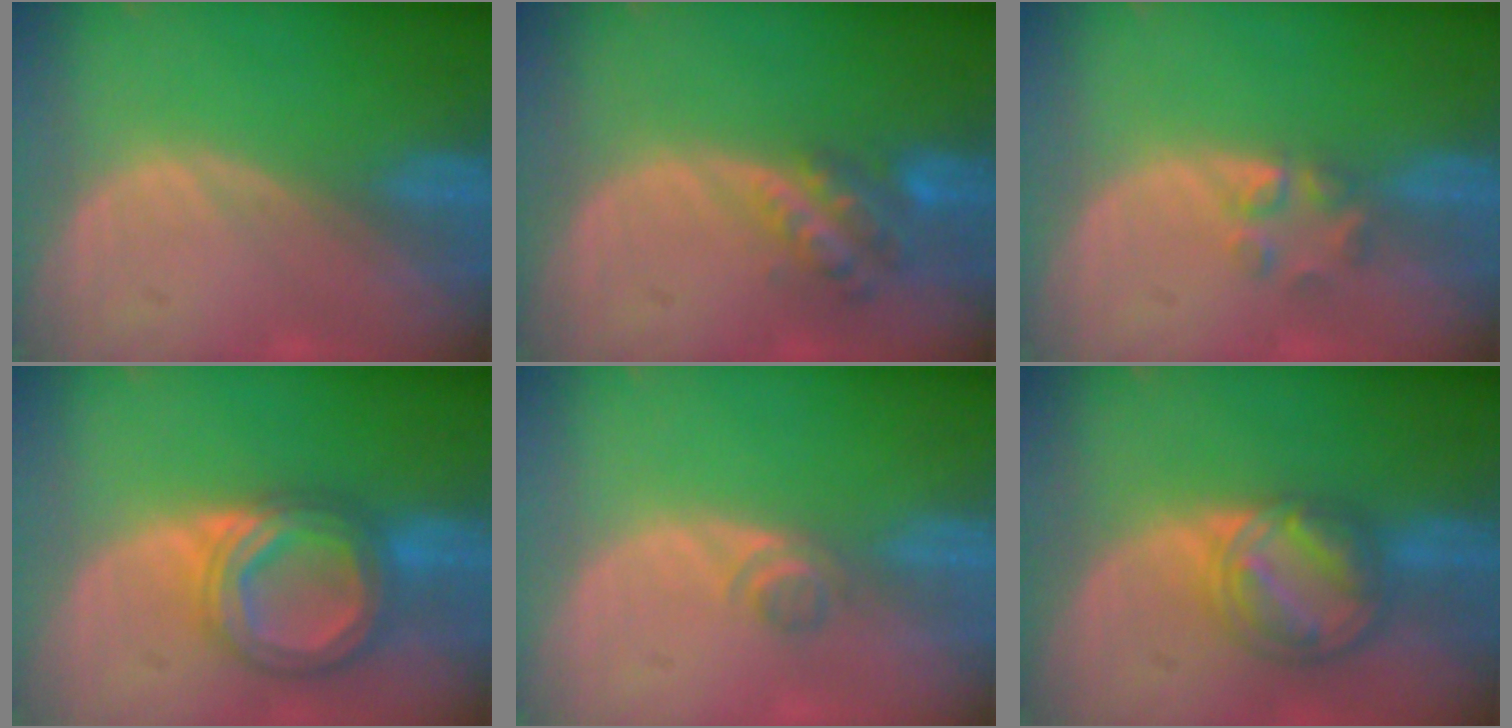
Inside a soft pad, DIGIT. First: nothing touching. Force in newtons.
{"total": 5.8, "press": 5.0, "slide": 2.8}
{"total": 2.6, "press": 2.6, "slide": 0.2}
{"total": 8.2, "press": 8.2, "slide": 0.6}
{"total": 1.9, "press": 1.7, "slide": 0.8}
{"total": 8.4, "press": 7.1, "slide": 4.5}